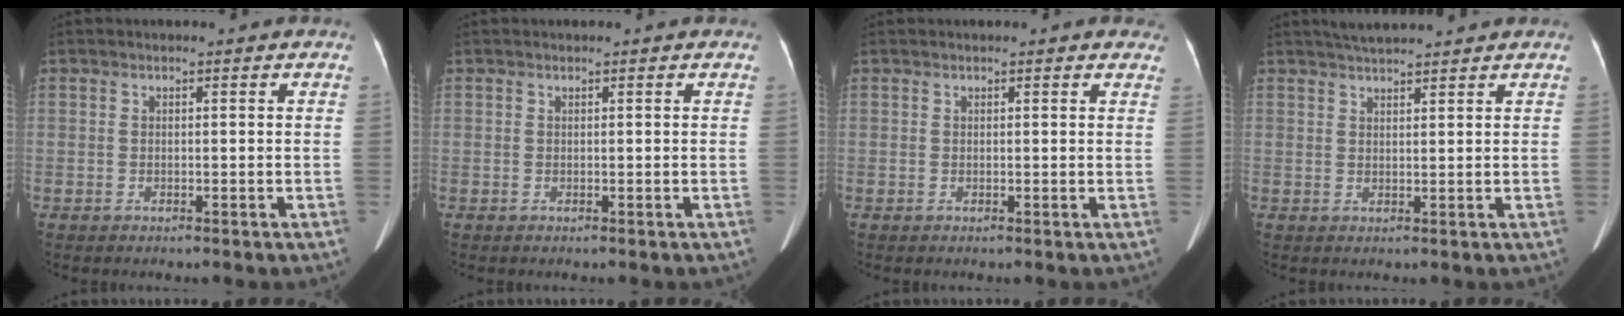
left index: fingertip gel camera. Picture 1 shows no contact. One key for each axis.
{"total": 0.0}
{"total": 3.2, "fx": 2.8, "fy": 1.0, "fz": 1.2, "tx": -0.006, "ty": 0.010, "tz": 0.016}
{"total": 5.0, "fx": 4.6, "fy": 0.4, "fz": 1.9, "tx": -0.032, "ty": 0.030, "tz": 0.077}